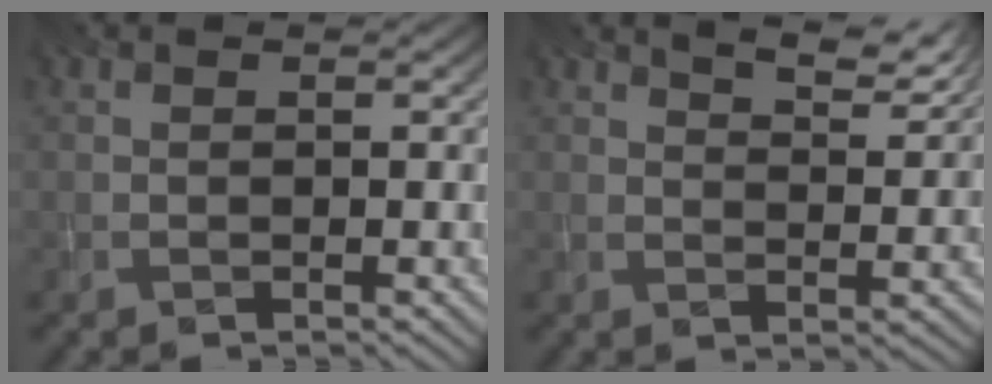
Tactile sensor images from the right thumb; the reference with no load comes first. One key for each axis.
{"total": 6.0, "fx": 4.7, "fy": 1.5, "fz": 3.3, "tx": -0.056, "ty": -0.004, "tz": 0.078}